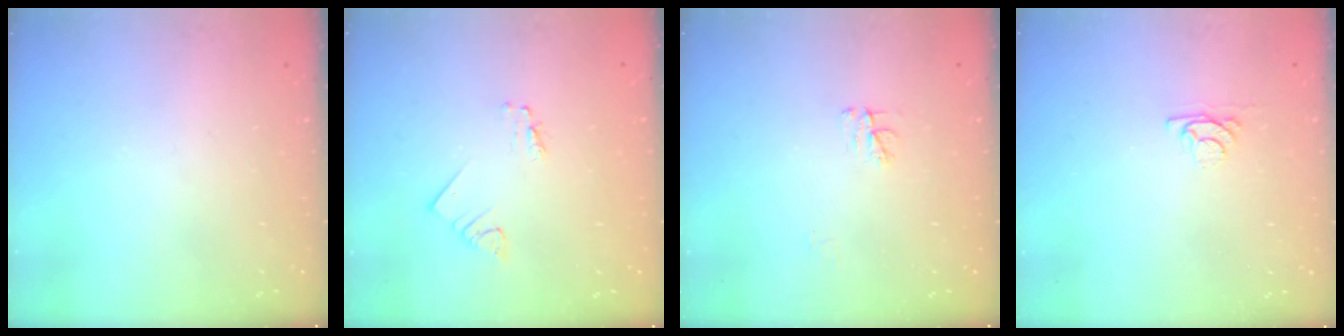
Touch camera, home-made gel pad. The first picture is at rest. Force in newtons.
{"total": 1.2, "press": 1.2, "slide": 0.1}
{"total": 3.9, "press": 3.9, "slide": 0.2}
{"total": 3.8, "press": 3.8, "slide": 0.4}